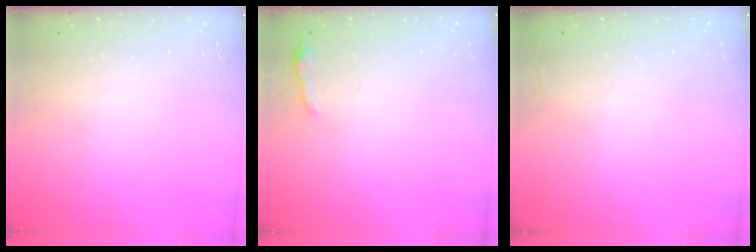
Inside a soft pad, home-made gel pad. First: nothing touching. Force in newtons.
{"total": 3.1, "press": 3.0, "slide": 0.7}
{"total": 2.7, "press": 2.6, "slide": 1.0}